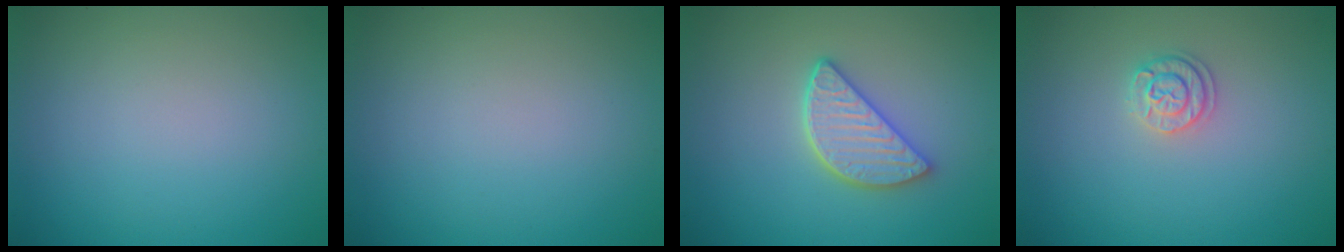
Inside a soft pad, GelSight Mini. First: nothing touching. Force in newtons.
{"total": 0.0}
{"total": 4.1, "press": 3.4, "slide": 2.3}
{"total": 1.7, "press": 1.7, "slide": 0.5}